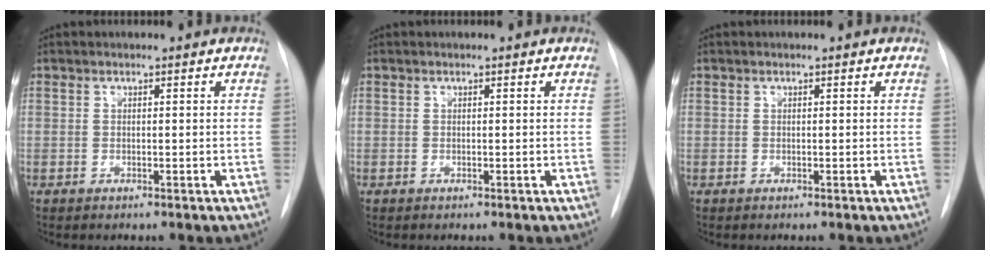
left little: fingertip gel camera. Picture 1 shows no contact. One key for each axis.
{"total": 0.0}
{"total": 0.0}